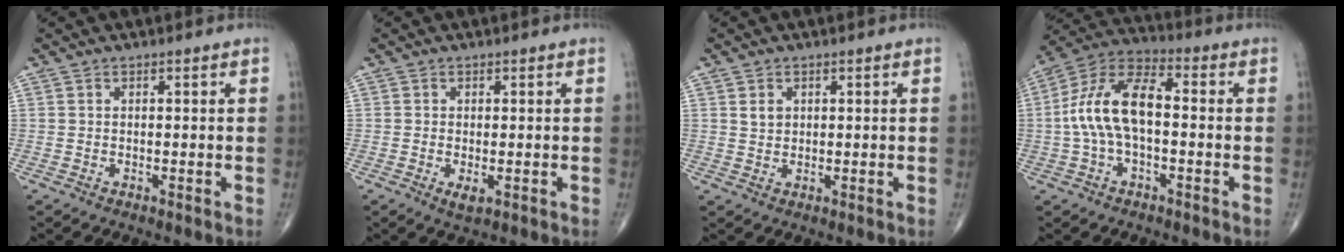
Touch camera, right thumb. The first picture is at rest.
{"total": 1.9, "force": [-0.5, 0.8, 1.6], "torque": [-0.029, -0.004, -0.005]}
{"total": 2.0, "force": [0.8, 1.6, 1.0], "torque": [-0.011, -0.005, 0.016]}
{"total": 13.2, "force": [-0.6, 6.6, 11.4], "torque": [-0.226, 0.043, -0.021]}